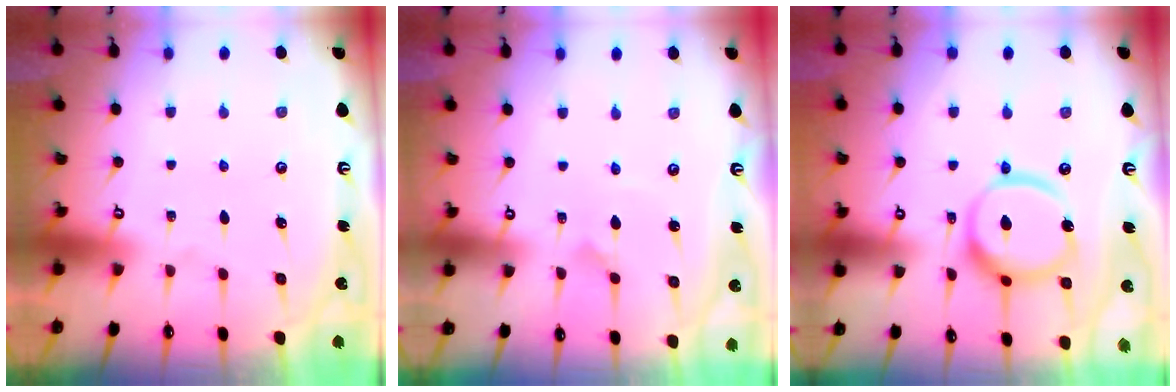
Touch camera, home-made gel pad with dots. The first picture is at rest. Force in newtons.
{"total": 1.9, "press": 1.9, "slide": 0.2}
{"total": 13.5, "press": 13.4, "slide": 2.0}